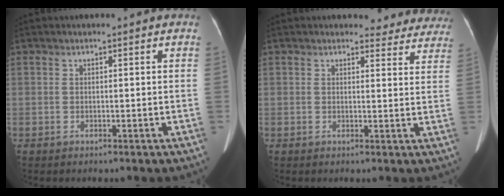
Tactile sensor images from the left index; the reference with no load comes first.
{"total": 8.1, "force": [7.5, 2.9, 0.3], "torque": [0.038, -0.014, 0.052]}